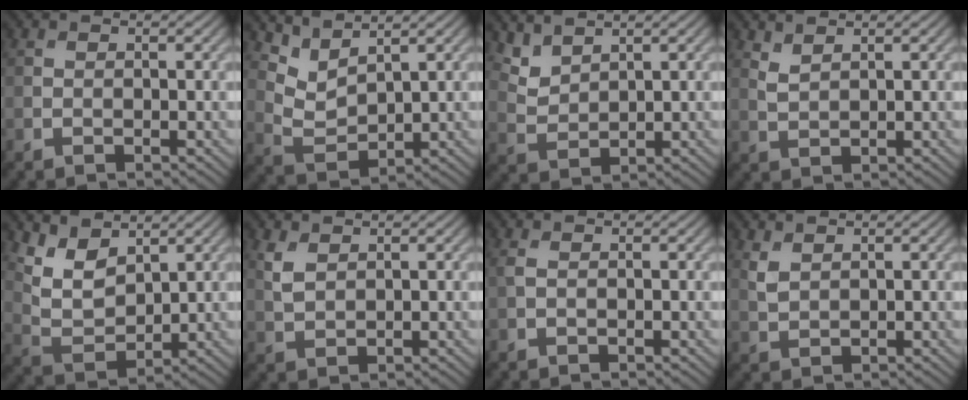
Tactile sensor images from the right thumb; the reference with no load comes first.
{"total": 4.6, "force": [3.8, 1.5, 2.1], "torque": [-0.065, -0.012, 0.086]}
{"total": 3.6, "force": [3.0, 1.3, 1.4], "torque": [-0.044, -0.001, 0.074]}
{"total": 1.9, "force": [1.6, 0.5, 0.9], "torque": [-0.029, 0.000, 0.040]}
{"total": 6.6, "force": [4.1, 3.3, 4.0], "torque": [-0.091, -0.011, 0.083]}
{"total": 2.7, "force": [1.5, 1.4, 1.7], "torque": [-0.049, -0.002, 0.035]}
{"total": 1.0, "force": [0.2, 0.4, 0.8], "torque": [-0.026, 0.003, 0.004]}
{"total": 2.1, "force": [1.3, 1.0, 1.2], "torque": [-0.036, -0.003, 0.032]}